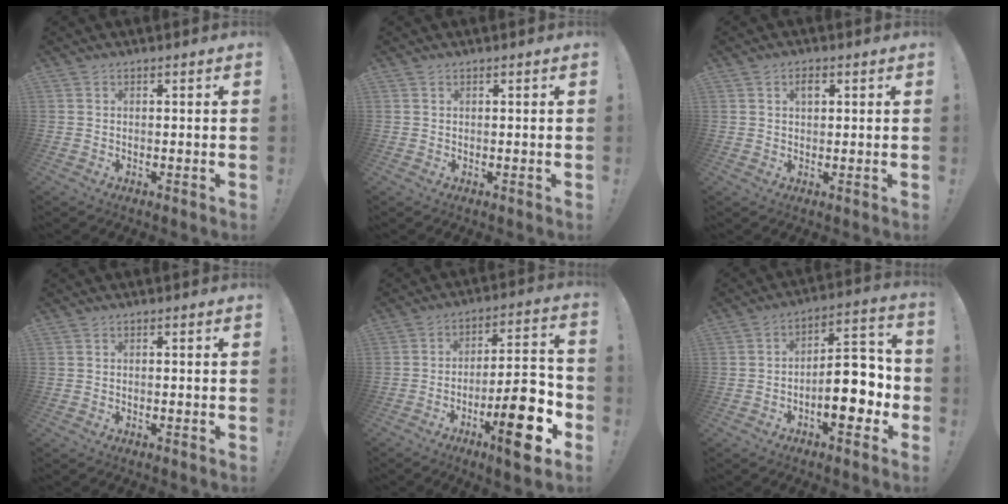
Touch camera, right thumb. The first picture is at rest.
{"total": 0.0}
{"total": 2.3, "force": [1.0, 1.3, 1.7], "torque": [-0.013, -0.004, 0.011]}
{"total": 0.0}
{"total": 16.9, "force": [-8.0, 4.2, 14.3], "torque": [-0.198, 0.042, -0.123]}
{"total": 12.7, "force": [-4.5, 6.3, 10.0], "torque": [-0.132, 0.027, -0.073]}